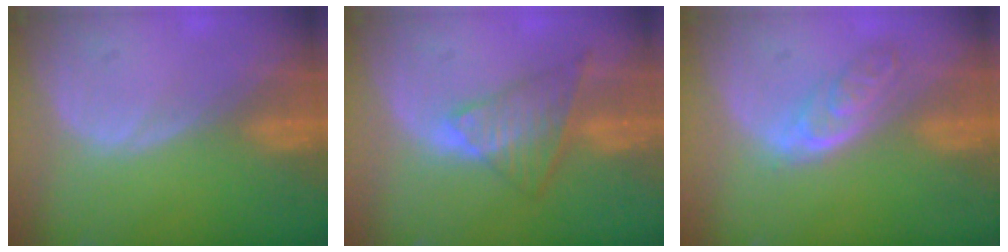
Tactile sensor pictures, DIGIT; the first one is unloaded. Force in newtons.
{"total": 7.6, "press": 6.4, "slide": 4.1}
{"total": 4.6, "press": 4.4, "slide": 1.1}